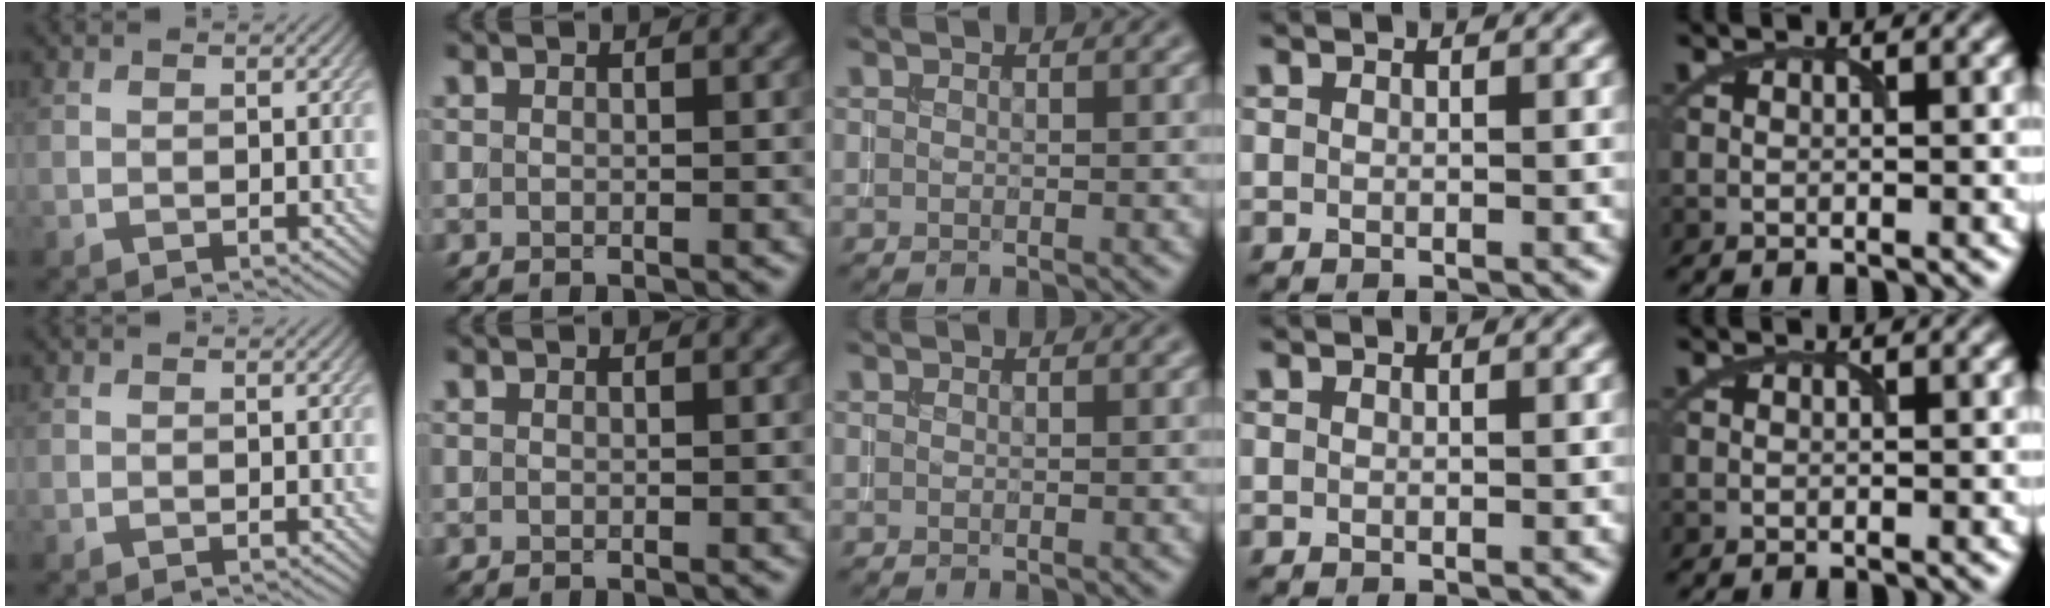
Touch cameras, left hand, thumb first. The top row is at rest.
{}